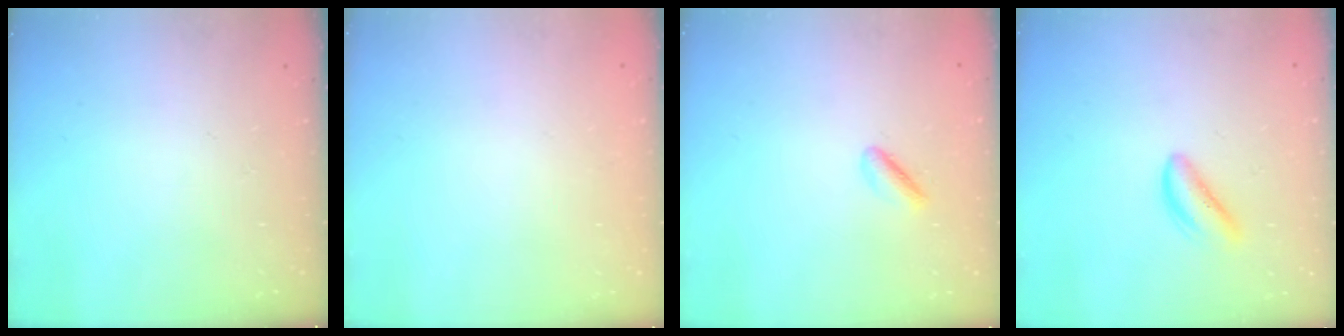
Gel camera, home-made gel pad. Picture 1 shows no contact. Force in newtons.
{"total": 2.2, "press": 2.2, "slide": 0.1}
{"total": 2.0, "press": 1.8, "slide": 1.0}
{"total": 3.5, "press": 3.5, "slide": 0.5}